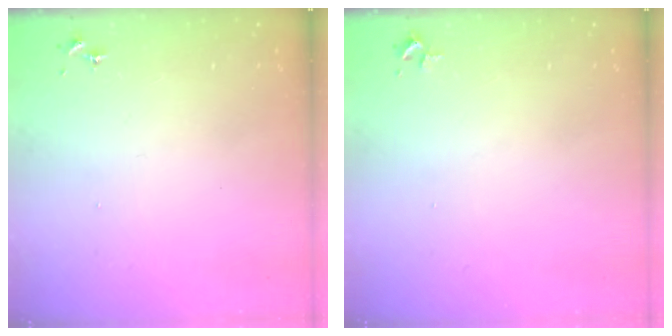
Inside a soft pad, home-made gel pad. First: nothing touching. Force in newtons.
{"total": 2.2, "press": 2.2, "slide": 0.3}